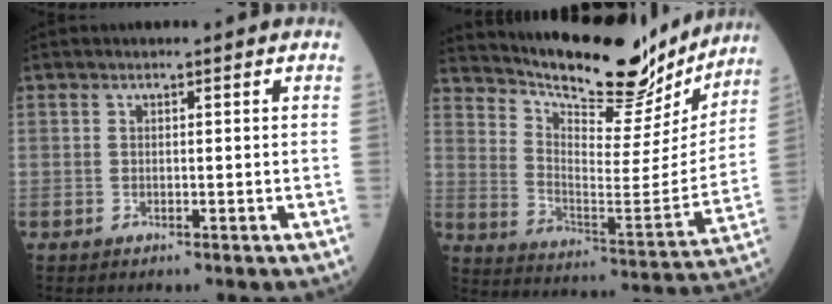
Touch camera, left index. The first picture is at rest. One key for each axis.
{"total": 21.8, "fx": 19.6, "fy": 5.1, "fz": 8.1, "tx": -0.135, "ty": -0.033, "tz": 0.280}